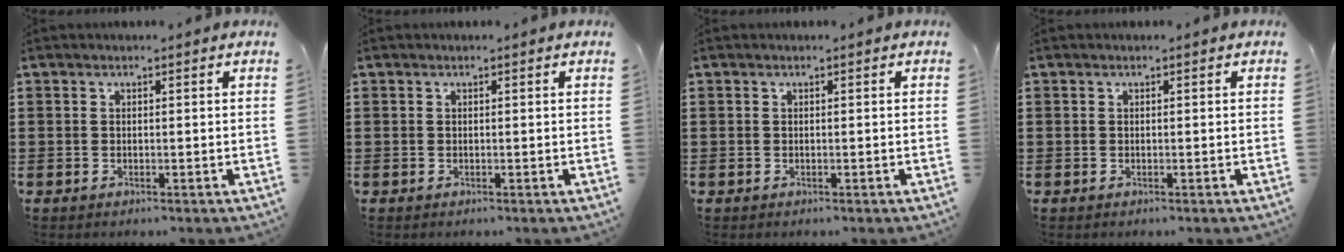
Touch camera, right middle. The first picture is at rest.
{"total": 0.0}
{"total": 0.0}
{"total": 0.0}